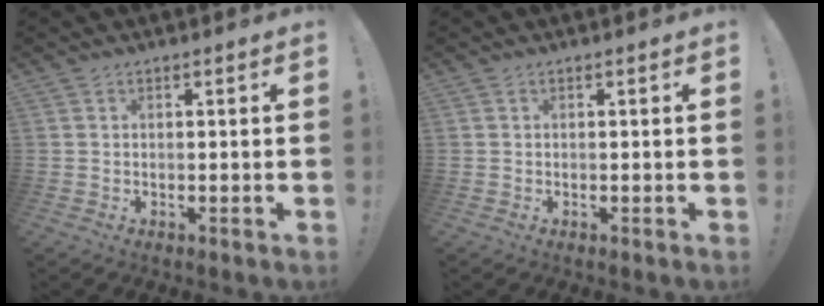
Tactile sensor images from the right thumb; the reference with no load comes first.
{"total": 0.0}